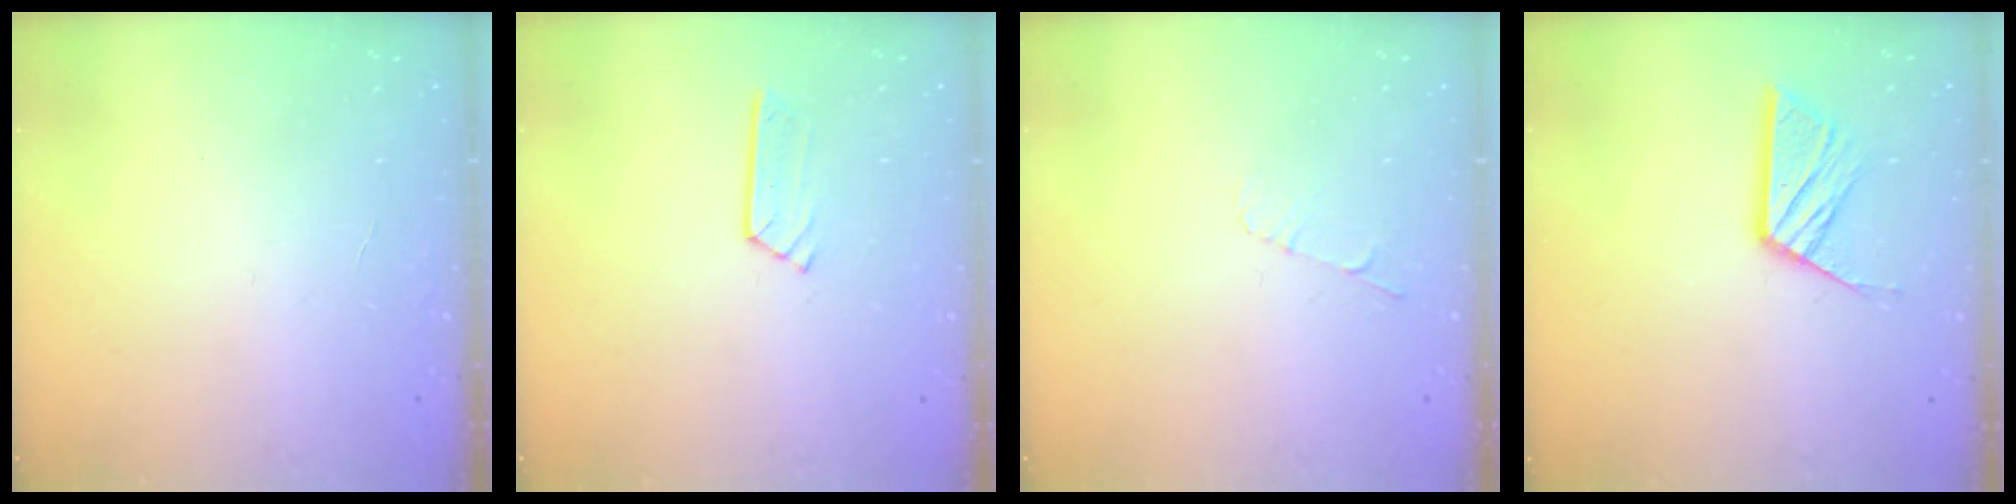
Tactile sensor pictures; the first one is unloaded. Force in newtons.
{"total": 3.2, "press": 3.2, "slide": 0.3}
{"total": 3.5, "press": 3.4, "slide": 0.4}
{"total": 10.5, "press": 10.5, "slide": 0.7}